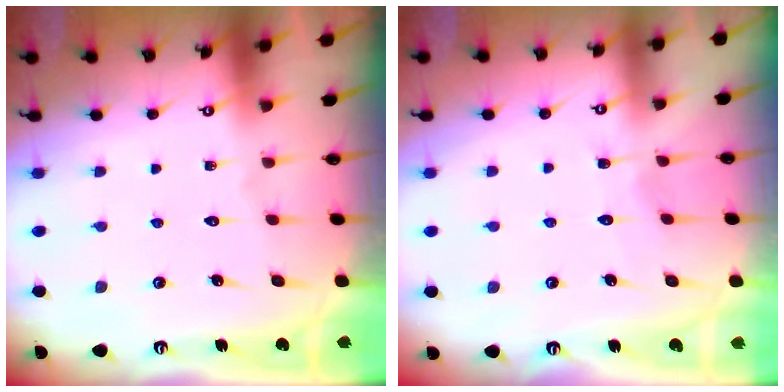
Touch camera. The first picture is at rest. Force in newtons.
{"total": 4.0, "press": 3.9, "slide": 0.4}